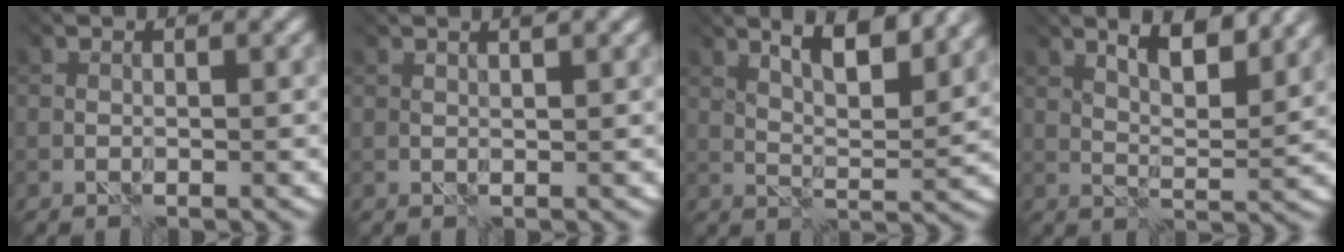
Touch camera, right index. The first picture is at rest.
{"total": 0.8, "force": [0.7, -0.4, 0.0], "torque": [-0.005, 0.000, 0.015]}
{"total": 5.4, "force": [3.8, 0.5, 3.7], "torque": [-0.067, 0.002, 0.077]}
{"total": 4.5, "force": [3.4, 0.4, 3.0], "torque": [-0.060, -0.002, 0.069]}